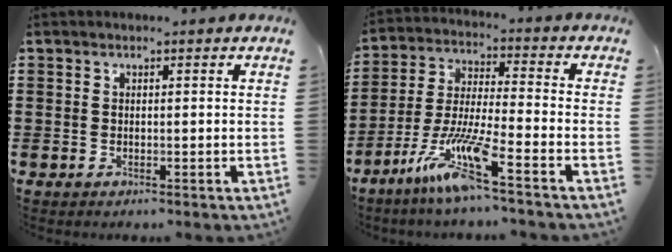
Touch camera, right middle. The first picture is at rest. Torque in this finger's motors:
{"motor_torque": [1.69, -0.45, 0.73, 0.18]}